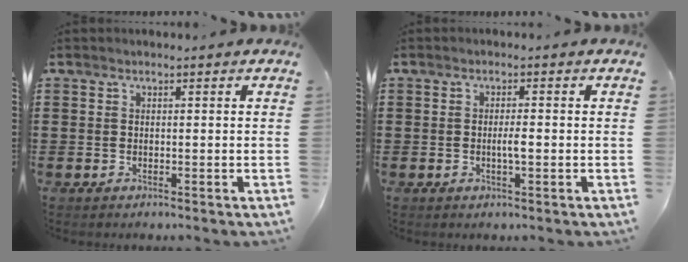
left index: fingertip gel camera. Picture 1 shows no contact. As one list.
[{"total": 2.2, "force": [-0.4, 0.4, 2.1], "torque": [-0.040, 0.001, -0.008]}]